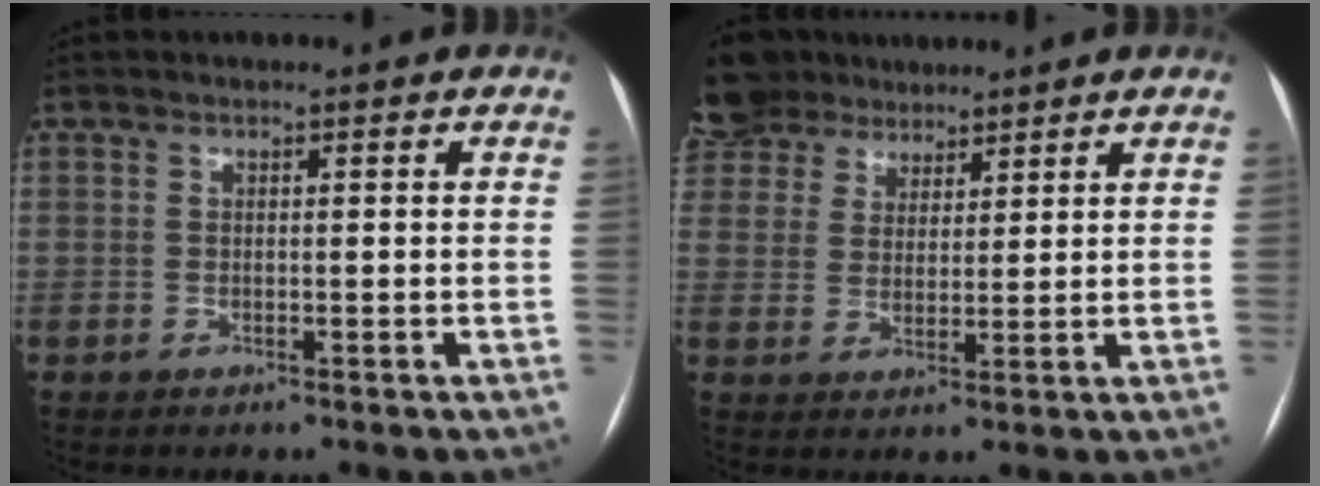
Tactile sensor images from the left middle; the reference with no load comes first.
{"total": 12.6, "force": [9.9, 7.4, 2.5], "torque": [-0.079, 0.041, 0.190]}